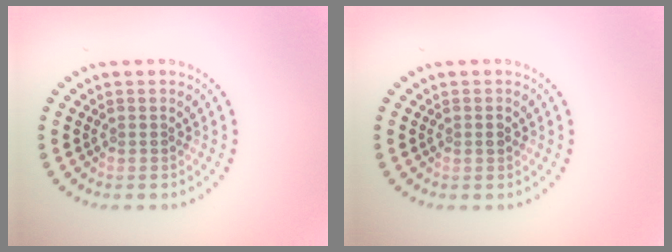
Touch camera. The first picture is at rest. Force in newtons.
{"total": 0.9, "press": 0.9, "slide": 0.0}